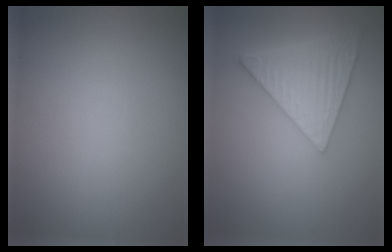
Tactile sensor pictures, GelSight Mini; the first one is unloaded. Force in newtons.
{"total": 6.0, "press": 4.9, "slide": 3.4}